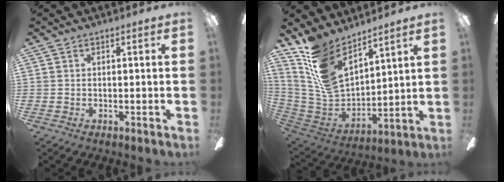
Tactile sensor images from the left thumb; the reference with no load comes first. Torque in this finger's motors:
{"motor_torque": [0.22, 0.29, 1.19, -1.58, 0.12]}